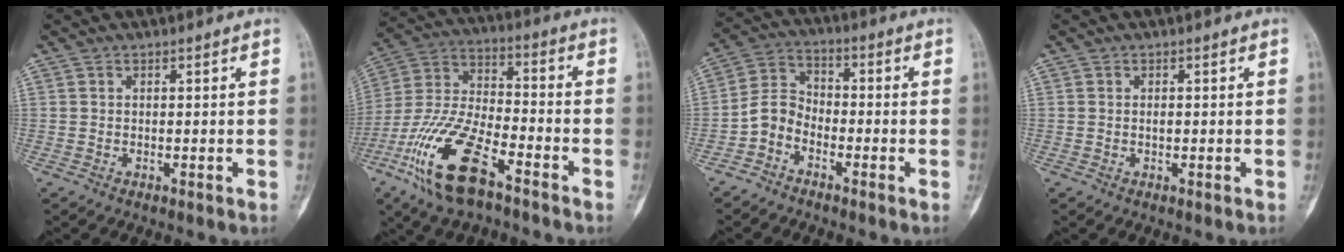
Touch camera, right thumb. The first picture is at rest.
{"total": 18.1, "force": [-9.9, 6.8, 13.5], "torque": [-0.283, 0.042, -0.192]}
{"total": 6.0, "force": [-3.1, 4.3, 2.8], "torque": [-0.044, 0.036, -0.074]}
{"total": 0.5, "force": [0.0, 0.3, 0.5], "torque": [-0.006, 0.000, 0.000]}